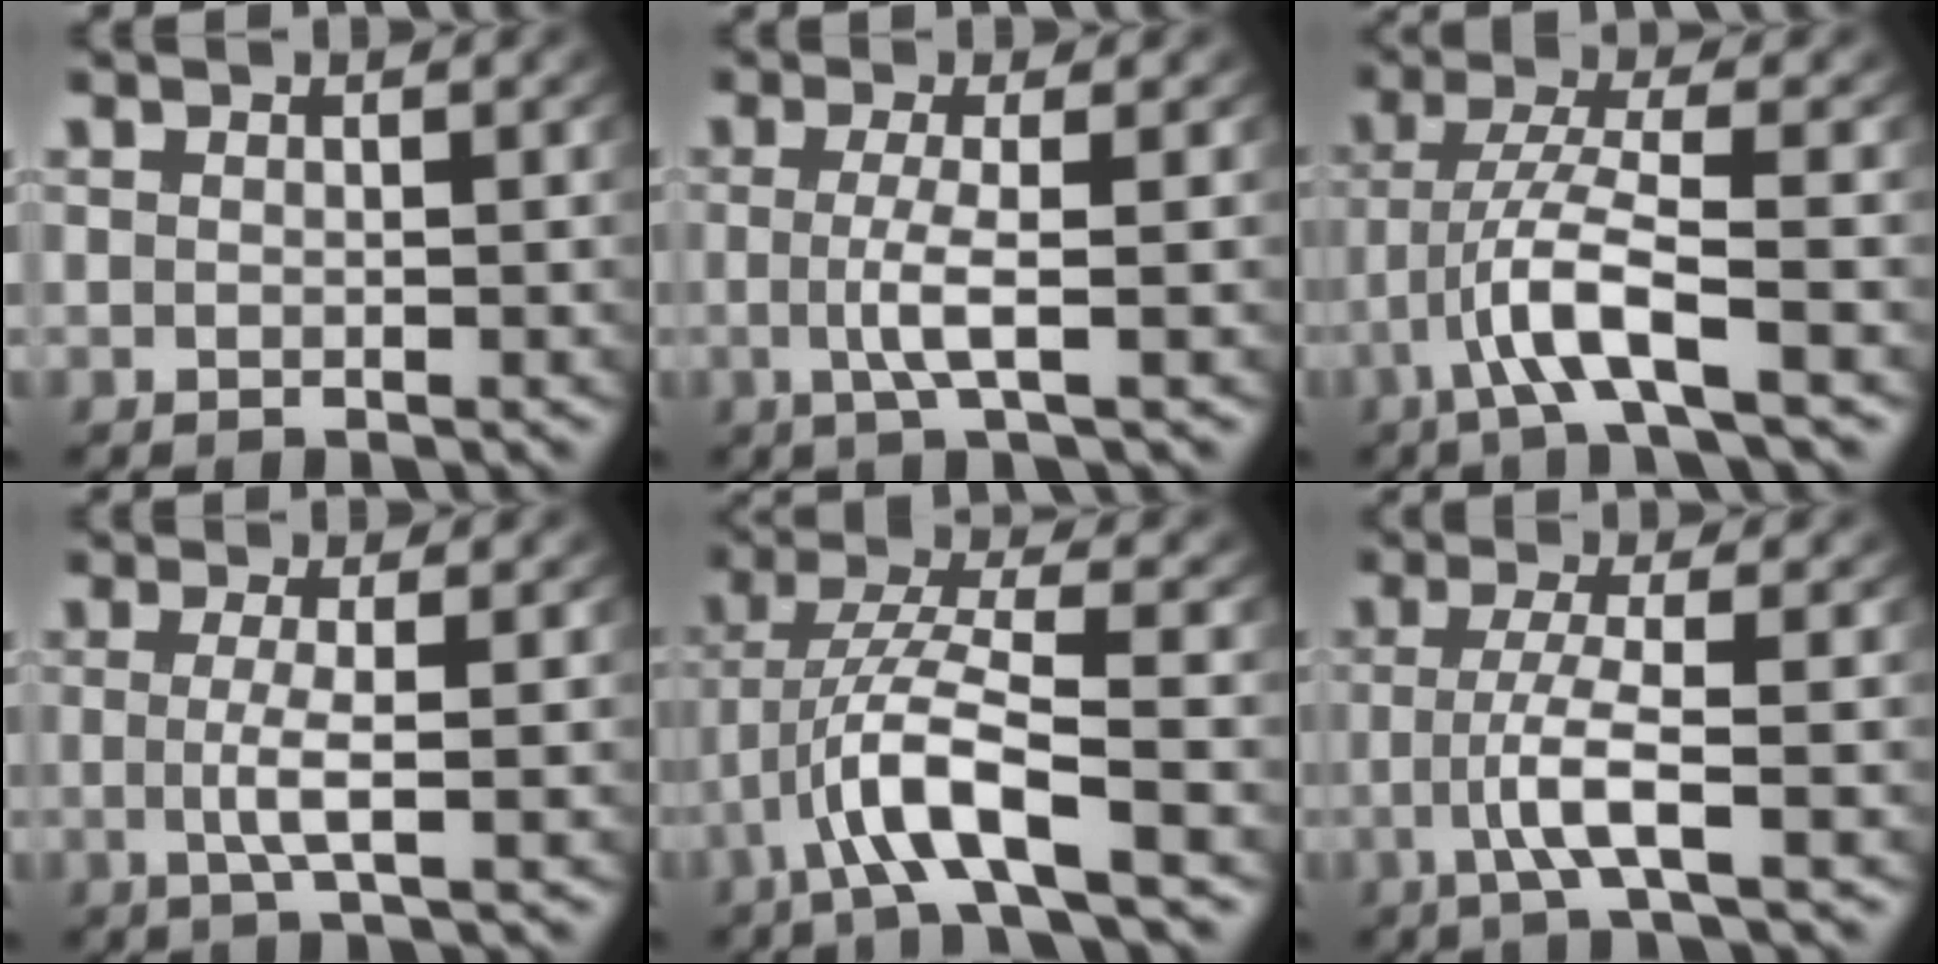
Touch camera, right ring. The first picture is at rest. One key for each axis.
{"total": 2.8, "fx": -0.4, "fy": -0.1, "fz": 2.8, "tx": -0.065, "ty": -0.012, "tz": -0.002}
{"total": 4.7, "fx": -2.0, "fy": 0.7, "fz": 4.2, "tx": -0.101, "ty": -0.018, "tz": -0.025}
{"total": 2.4, "fx": -0.3, "fy": -0.2, "fz": 2.4, "tx": -0.058, "ty": -0.014, "tz": 0.002}
{"total": 5.1, "fx": -1.6, "fy": 1.1, "fz": 4.7, "tx": -0.109, "ty": -0.014, "tz": -0.019}
{"total": 3.7, "fx": -1.3, "fy": 0.2, "fz": 3.4, "tx": -0.077, "ty": -0.012, "tz": -0.019}